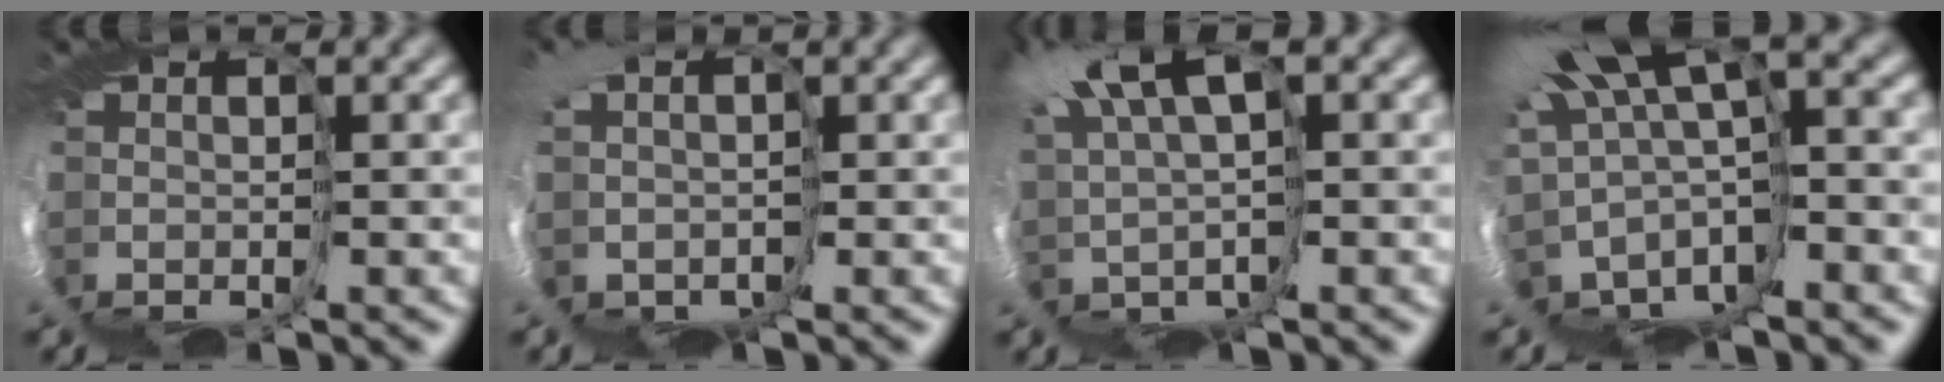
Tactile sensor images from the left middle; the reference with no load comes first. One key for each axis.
{"total": 4.4, "fx": -0.1, "fy": 3.3, "fz": 2.9, "tx": -0.068, "ty": -0.019, "tz": 0.000}
{"total": 6.6, "fx": 3.7, "fy": 2.0, "fz": 5.1, "tx": -0.129, "ty": 0.010, "tz": 0.055}
{"total": 10.5, "fx": 1.1, "fy": 4.6, "fz": 9.4, "tx": -0.206, "ty": -0.009, "tz": 0.040}